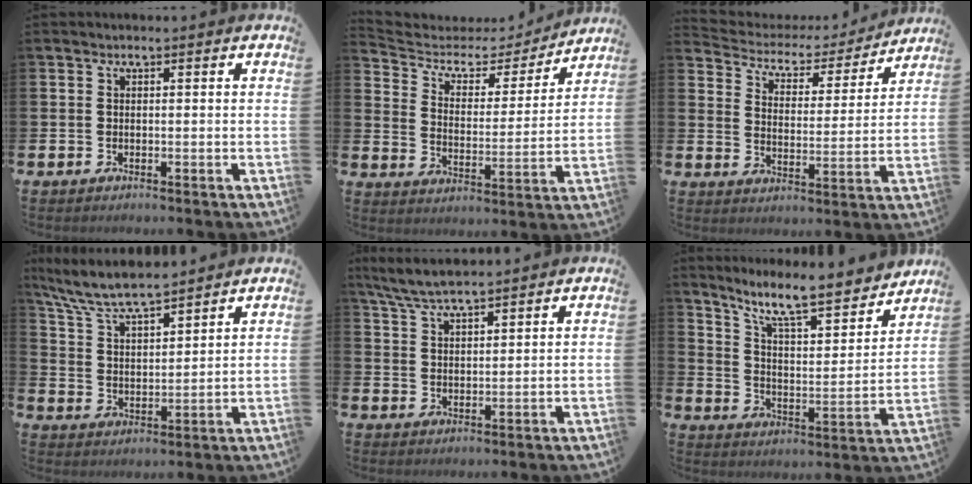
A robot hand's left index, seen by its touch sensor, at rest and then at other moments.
{"total": 5.2, "force": [4.1, 2.8, 1.5], "torque": [-0.059, -0.033, 0.062]}
{"total": 4.2, "force": [3.6, 1.9, 0.7], "torque": [-0.042, -0.032, 0.053]}
{"total": 7.4, "force": [6.9, 1.0, 2.5], "torque": [-0.077, -0.036, 0.123]}
{"total": 5.6, "force": [5.2, 0.7, 1.9], "torque": [-0.056, -0.015, 0.096]}
{"total": 10.5, "force": [9.3, 1.7, 4.7], "torque": [-0.109, -0.065, 0.156]}